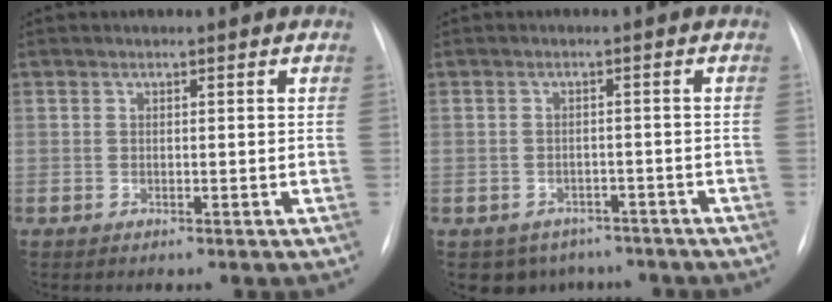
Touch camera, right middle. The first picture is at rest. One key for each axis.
{"total": 6.0, "fx": -4.5, "fy": 3.9, "fz": 0.6, "tx": -0.003, "ty": 0.012, "tz": -0.055}